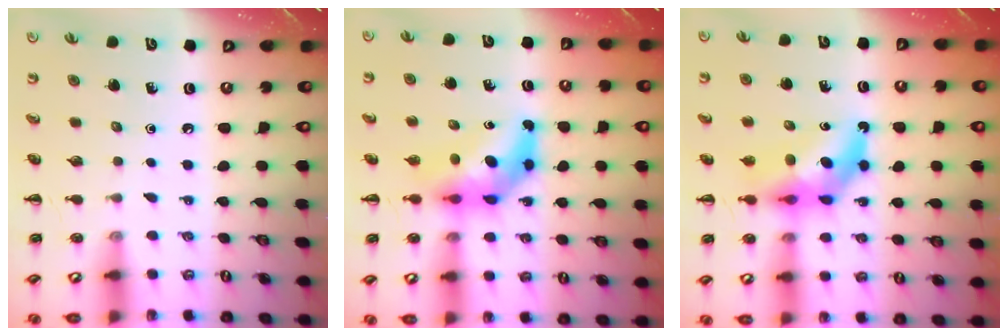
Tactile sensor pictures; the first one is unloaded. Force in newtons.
{"total": 7.6, "press": 7.2, "slide": 2.3}
{"total": 9.2, "press": 8.6, "slide": 3.1}